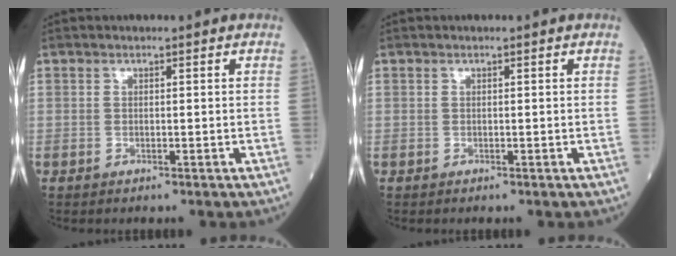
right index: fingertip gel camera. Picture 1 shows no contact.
{"total": 0.0}